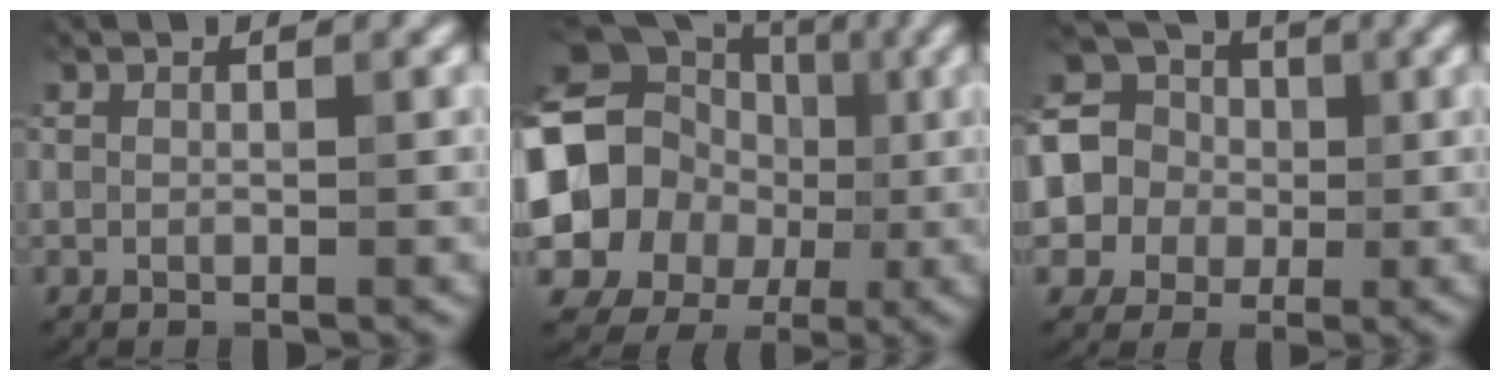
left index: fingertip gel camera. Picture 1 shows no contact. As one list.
[{"total": 13.1, "force": [-0.9, 11.7, 5.9], "torque": [-0.118, -0.005, -0.037]}, {"total": 9.1, "force": [1.3, 8.4, 3.4], "torque": [-0.085, 0.032, -0.013]}]